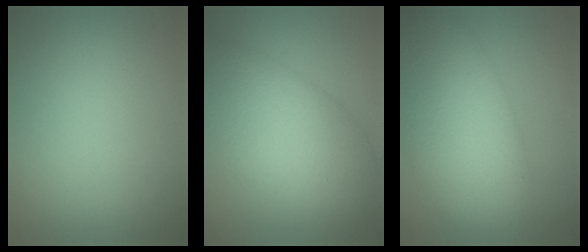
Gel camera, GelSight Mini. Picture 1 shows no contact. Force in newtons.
{"total": 10.0, "press": 10.0, "slide": 0.3}
{"total": 10.8, "press": 10.8, "slide": 0.5}